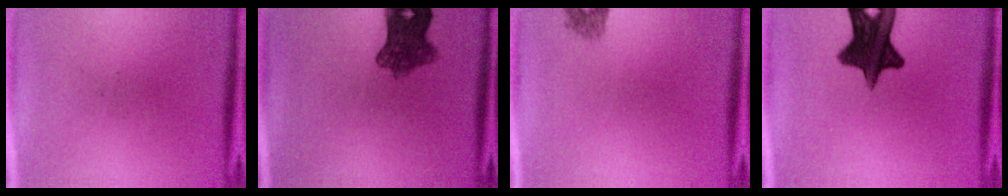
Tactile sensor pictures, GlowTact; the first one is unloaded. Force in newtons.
{"total": 7.3}
{"total": 1.4}
{"total": 12.8}